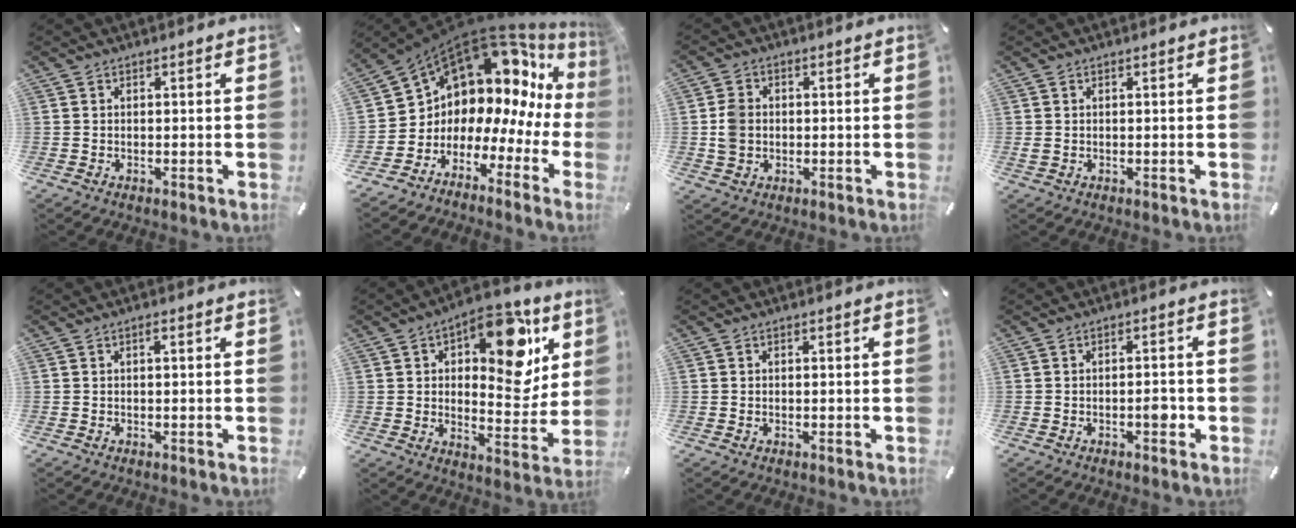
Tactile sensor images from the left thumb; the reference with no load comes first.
{"total": 11.5, "force": [8.0, 7.3, 3.8], "torque": [-0.071, -0.090, 0.152]}
{"total": 5.0, "force": [-0.3, 4.3, 2.6], "torque": [-0.047, 0.007, -0.005]}
{"total": 0.8, "force": [0.2, 0.5, 0.6], "torque": [-0.013, 0.001, 0.004]}
{"total": 0.9, "force": [0.1, 0.2, 0.9], "torque": [-0.018, 0.001, 0.002]}
{"total": 18.8, "force": [8.1, 9.8, 13.8], "torque": [-0.171, -0.046, 0.130]}
{"total": 0.5, "force": [-0.1, 0.3, 0.4], "torque": [-0.008, 0.000, -0.002]}
{"total": 3.5, "force": [-1.3, 1.5, 2.9], "torque": [-0.045, 0.010, -0.021]}